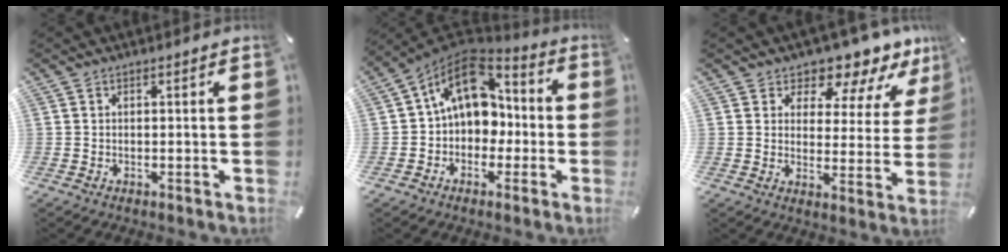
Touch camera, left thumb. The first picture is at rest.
{"total": 14.7, "force": [2.4, 11.3, 9.1], "torque": [-0.147, -0.008, 0.044]}
{"total": 8.9, "force": [7.7, 3.6, 2.4], "torque": [-0.030, -0.076, 0.132]}